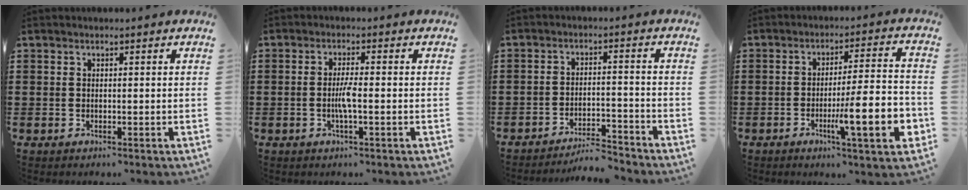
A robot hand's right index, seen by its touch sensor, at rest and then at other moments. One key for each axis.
{"total": 3.1, "fx": -0.8, "fy": 0.3, "fz": 3.0, "tx": -0.069, "ty": -0.008, "tz": -0.020}
{"total": 4.6, "fx": -4.4, "fy": 0.1, "fz": 1.2, "tx": -0.026, "ty": 0.001, "tz": -0.090}
{"total": 11.7, "fx": -4.0, "fy": 2.0, "fz": 10.8, "tx": -0.172, "ty": -0.002, "tz": -0.069}